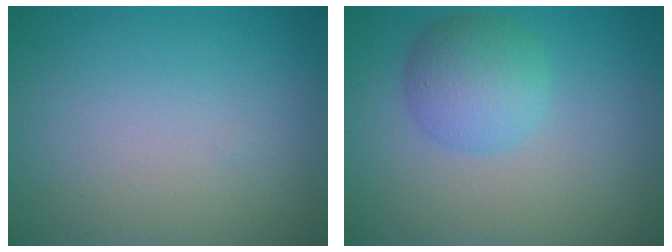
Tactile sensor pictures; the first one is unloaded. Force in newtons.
{"total": 4.0, "press": 4.0, "slide": 0.1}